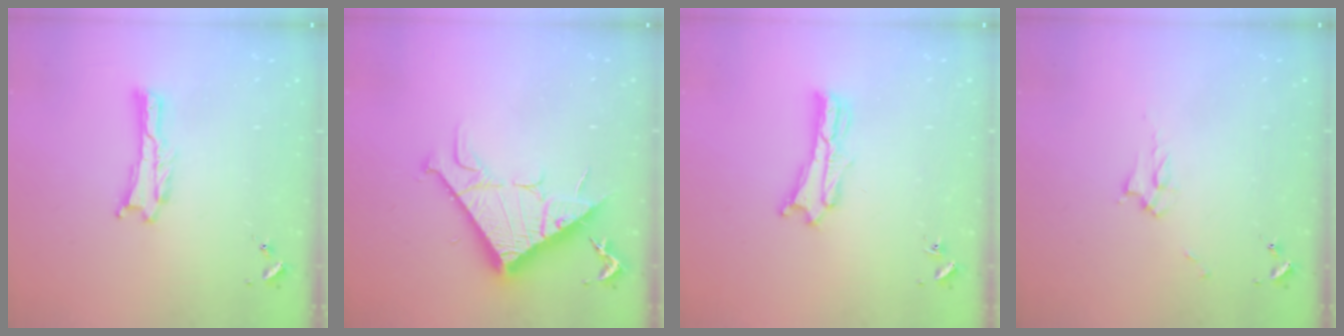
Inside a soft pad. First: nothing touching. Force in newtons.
{"total": 11.9, "press": 11.9, "slide": 0.2}
{"total": 2.5, "press": 2.5, "slide": 0.1}
{"total": 3.2, "press": 3.1, "slide": 0.5}